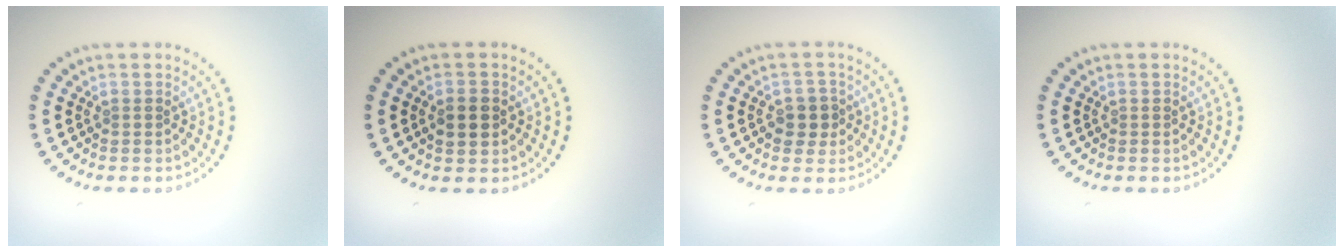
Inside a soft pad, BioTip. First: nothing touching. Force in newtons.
{"total": 2.5, "press": 2.5, "slide": 0.2}
{"total": 2.3, "press": 2.2, "slide": 0.7}
{"total": 0.0}